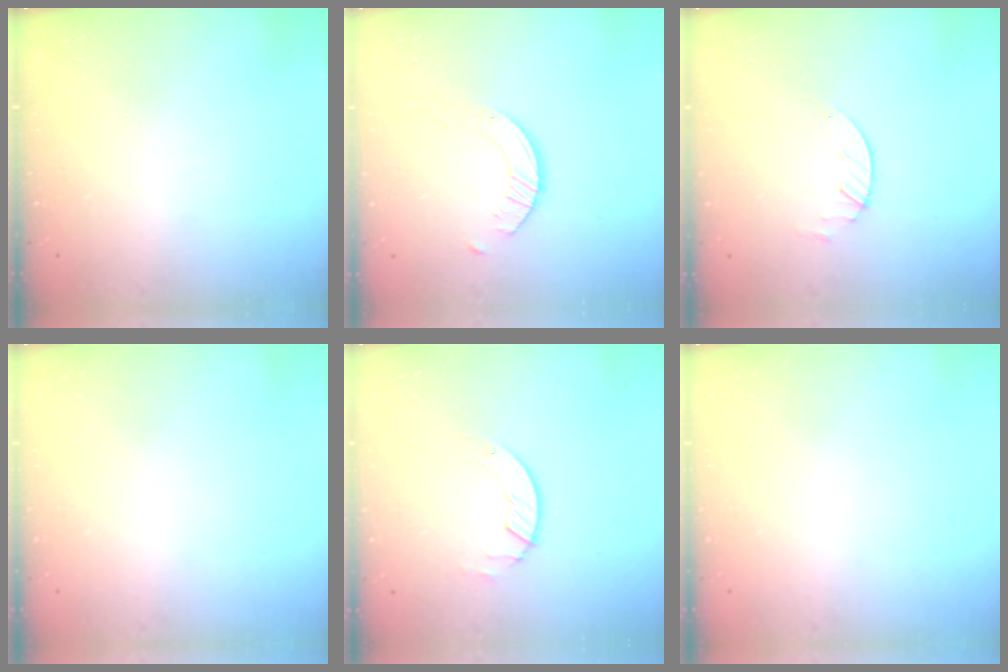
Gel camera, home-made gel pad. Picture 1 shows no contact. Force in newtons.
{"total": 3.0, "press": 3.0, "slide": 0.2}
{"total": 1.9, "press": 1.9, "slide": 0.3}
{"total": 0.0}
{"total": 2.7, "press": 2.7, "slide": 0.3}
{"total": 0.0}